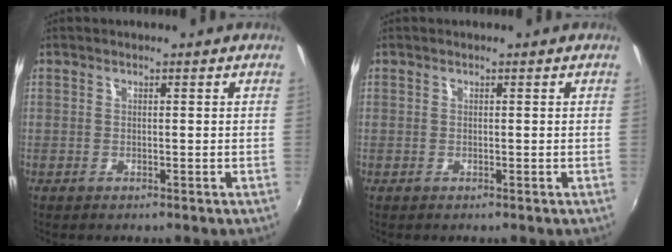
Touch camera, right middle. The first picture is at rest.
{"total": 0.0}